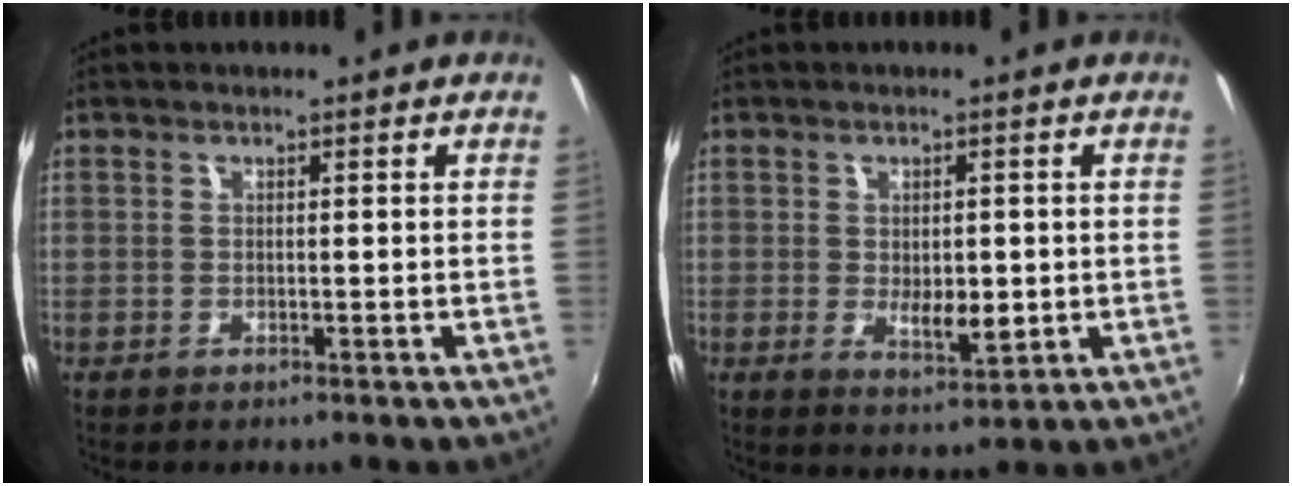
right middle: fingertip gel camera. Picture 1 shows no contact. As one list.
[{"total": 4.5, "force": [-0.3, 2.3, 3.8], "torque": [-0.061, -0.011, -0.001]}]